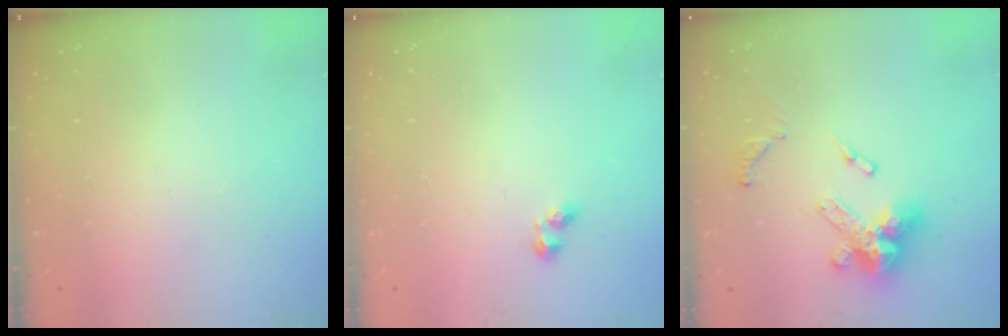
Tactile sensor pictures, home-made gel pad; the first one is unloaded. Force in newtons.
{"total": 2.5, "press": 2.3, "slide": 0.9}
{"total": 13.7, "press": 13.6, "slide": 1.5}